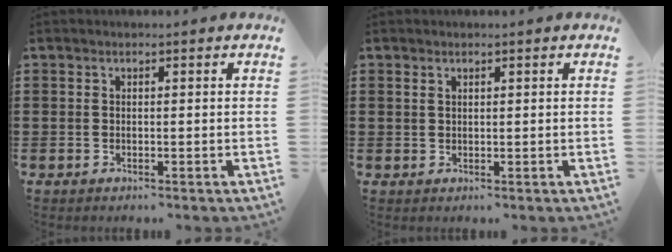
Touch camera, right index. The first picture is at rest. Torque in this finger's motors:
{"motor_torque": [-0.24, 0.24, -0.01, -0.01]}